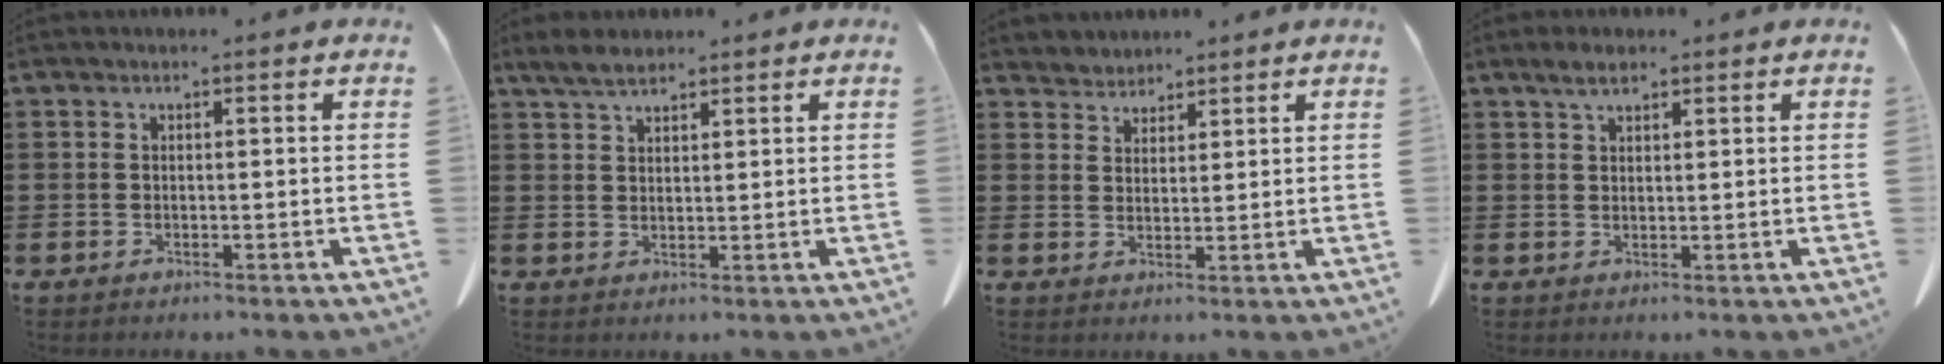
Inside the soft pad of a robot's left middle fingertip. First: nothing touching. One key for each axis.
{"total": 3.2, "fx": 2.7, "fy": 1.0, "fz": 1.5, "tx": -0.037, "ty": 0.000, "tz": 0.051}
{"total": 3.0, "fx": 2.8, "fy": 0.8, "fz": -0.5, "tx": -0.001, "ty": -0.006, "tz": 0.055}
{"total": 2.7, "fx": 2.0, "fy": 0.9, "fz": 1.6, "tx": -0.027, "ty": 0.000, "tz": 0.035}